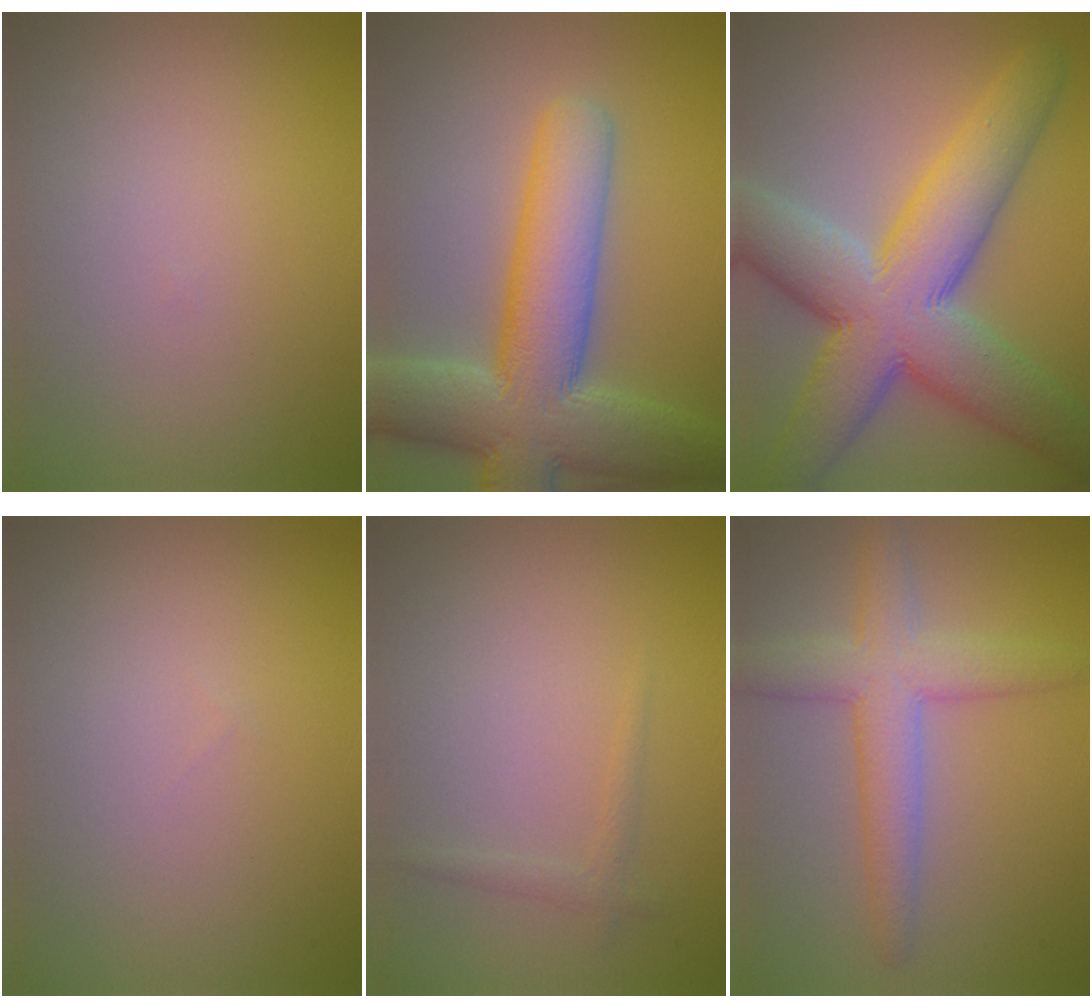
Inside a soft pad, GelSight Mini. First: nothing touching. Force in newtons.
{"total": 10.9, "press": 10.9, "slide": 0.6}
{"total": 12.2, "press": 12.1, "slide": 0.9}
{"total": 0.0}
{"total": 0.9, "press": 0.9, "slide": 0.1}
{"total": 5.2, "press": 5.2, "slide": 0.2}